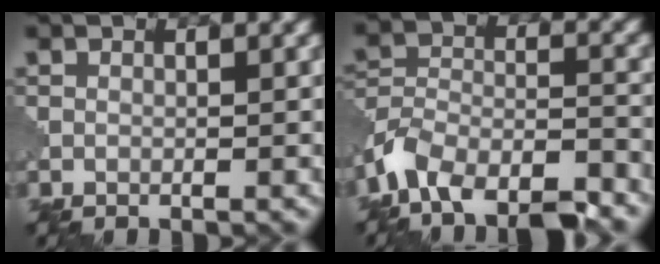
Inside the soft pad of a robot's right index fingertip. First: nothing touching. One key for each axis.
{"total": 8.9, "fx": -7.0, "fy": 3.5, "fz": 4.2, "tx": -0.079, "ty": -0.004, "tz": -0.130}